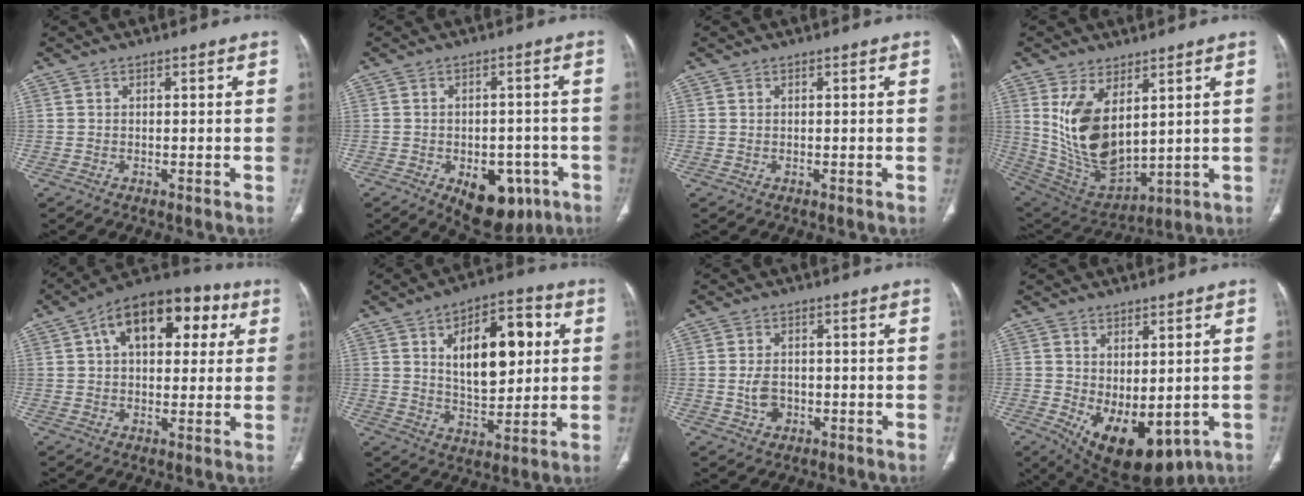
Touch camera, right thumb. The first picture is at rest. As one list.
[{"total": 11.7, "force": [-5.2, 6.9, 7.9], "torque": [-0.072, 0.019, -0.058]}, {"total": 0.0}, {"total": 15.2, "force": [4.7, 7.8, 12.2], "torque": [-0.218, -0.026, 0.121]}, {"total": 18.2, "force": [6.0, 10.5, 13.6], "torque": [-0.163, 0.024, 0.083]}, {"total": 16.6, "force": [4.2, 8.6, 13.6], "torque": [-0.169, 0.001, 0.070]}, {"total": 3.9, "force": [-0.6, 2.9, 2.5], "torque": [-0.042, 0.004, -0.005]}, {"total": 13.4, "force": [-3.6, 7.1, 10.7], "torque": [-0.152, -0.010, -0.025]}]